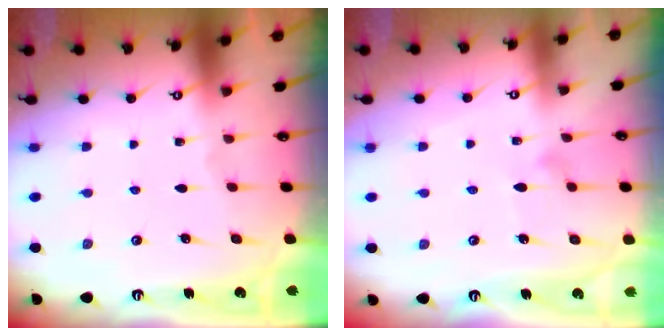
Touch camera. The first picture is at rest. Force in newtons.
{"total": 6.5, "press": 6.5, "slide": 0.3}